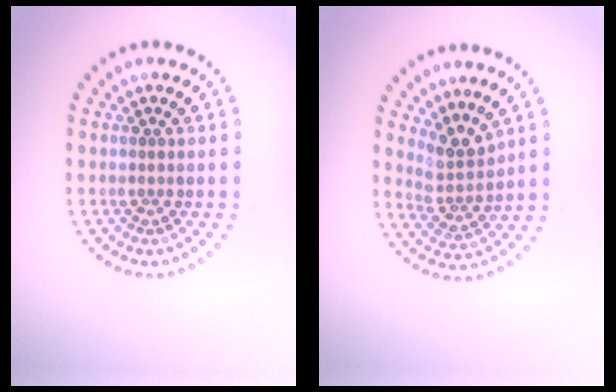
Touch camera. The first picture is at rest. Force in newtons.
{"total": 3.0, "press": 2.1, "slide": 2.1}